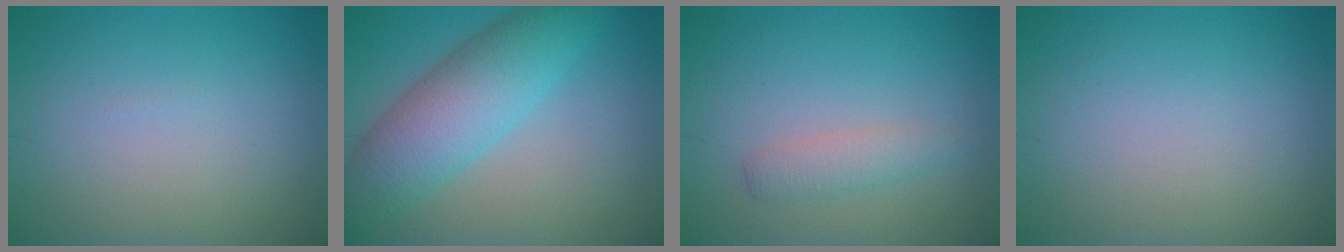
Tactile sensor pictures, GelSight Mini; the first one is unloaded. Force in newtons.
{"total": 7.1, "press": 7.1, "slide": 0.2}
{"total": 1.8, "press": 1.8, "slide": 0.0}
{"total": 0.0}